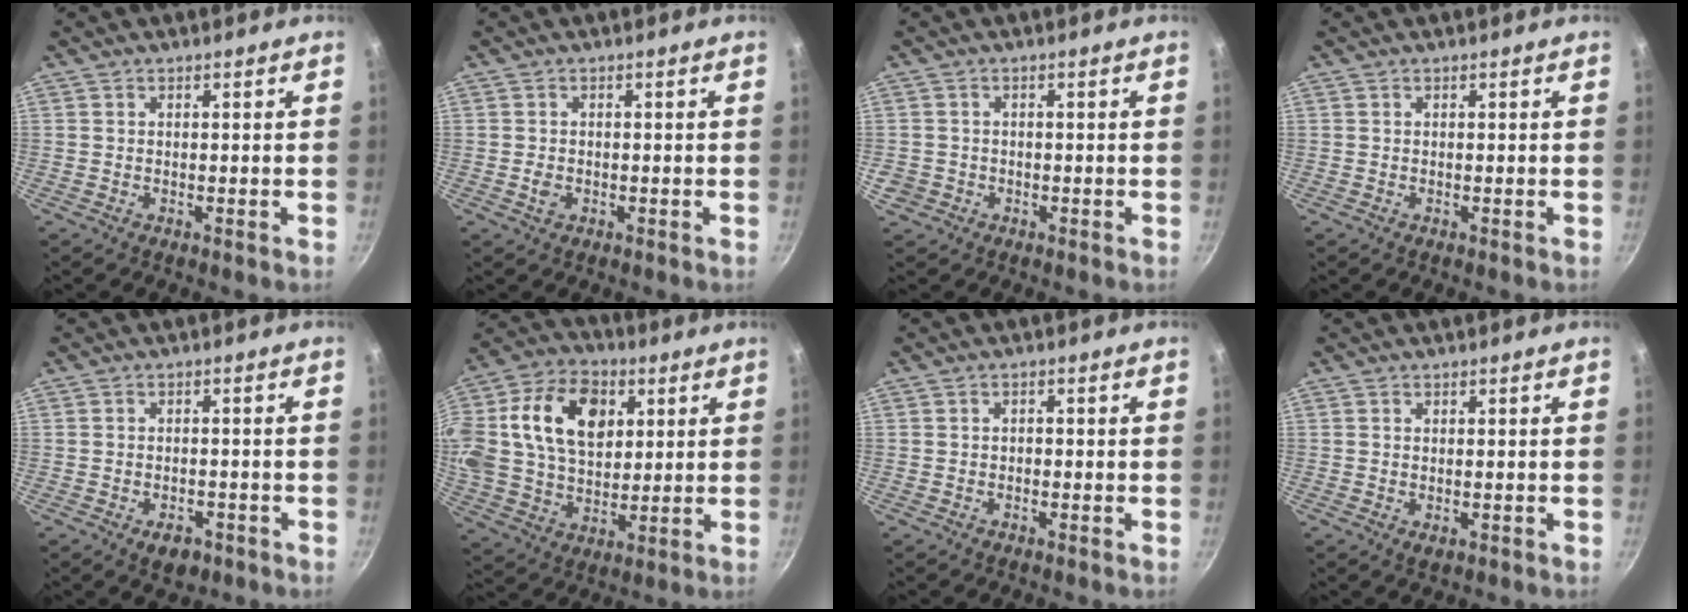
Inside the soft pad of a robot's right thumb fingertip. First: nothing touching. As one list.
[{"total": 1.7, "force": [-0.5, 1.3, 1.0], "torque": [-0.017, 0.003, -0.009]}, {"total": 2.8, "force": [-0.9, 2.6, 0.8], "torque": [-0.013, 0.009, -0.011]}, {"total": 0.0}, {"total": 4.4, "force": [-2.3, 2.7, 2.7], "torque": [-0.030, 0.016, -0.024]}, {"total": 24.9, "force": [6.9, 17.2, 16.6], "torque": [-0.325, 0.019, 0.114]}, {"total": 0.9, "force": [-0.4, 0.7, 0.4], "torque": [-0.007, 0.004, -0.006]}, {"total": 1.2, "force": [-0.1, 0.6, 1.0], "torque": [-0.015, -0.004, -0.001]}]